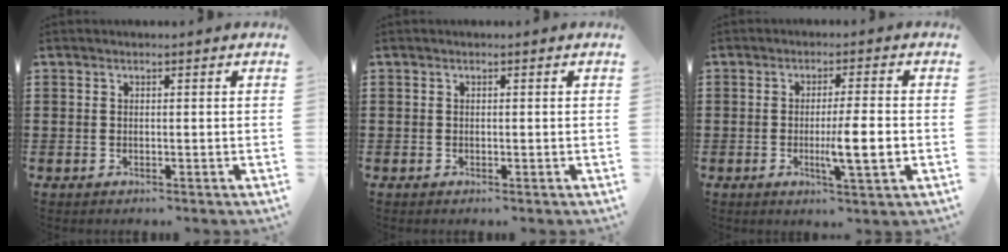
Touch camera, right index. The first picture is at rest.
{"total": 0.0}
{"total": 6.5, "force": [-1.2, 0.5, 6.3], "torque": [-0.104, -0.009, -0.020]}